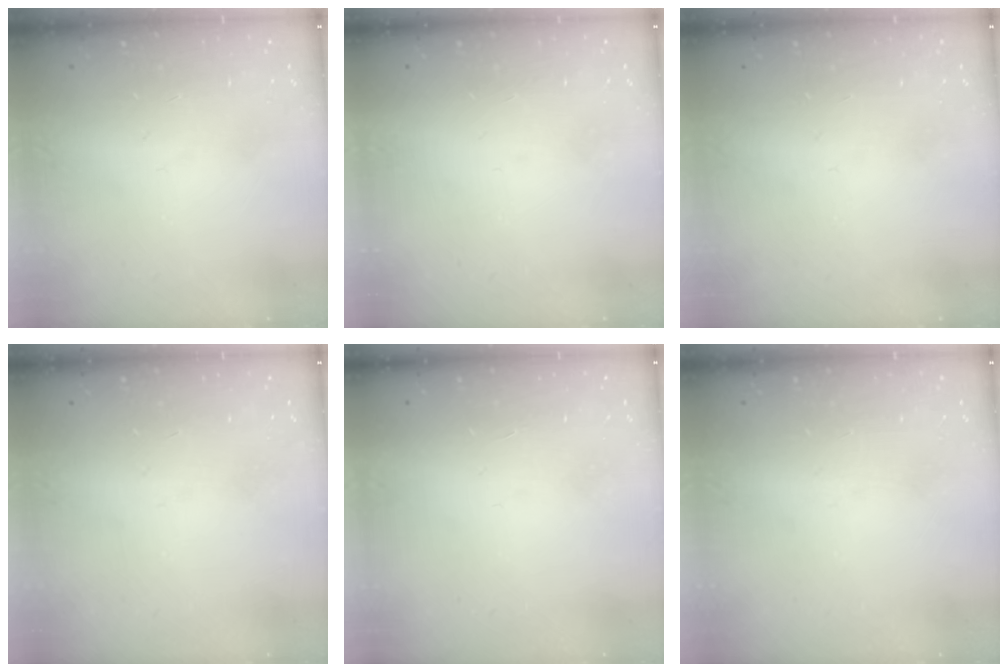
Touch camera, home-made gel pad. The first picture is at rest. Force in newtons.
{"total": 1.6, "press": 1.6, "slide": 0.1}
{"total": 0.0}
{"total": 0.0}
{"total": 1.7, "press": 1.6, "slide": 0.1}
{"total": 0.0}